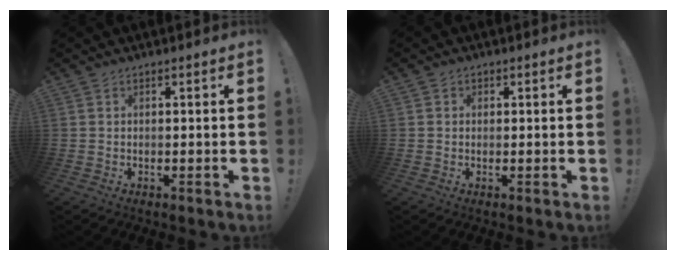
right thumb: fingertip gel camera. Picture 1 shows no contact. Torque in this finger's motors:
{"motor_torque": [0.10, -0.07, -0.12, 0.01, 0.07]}